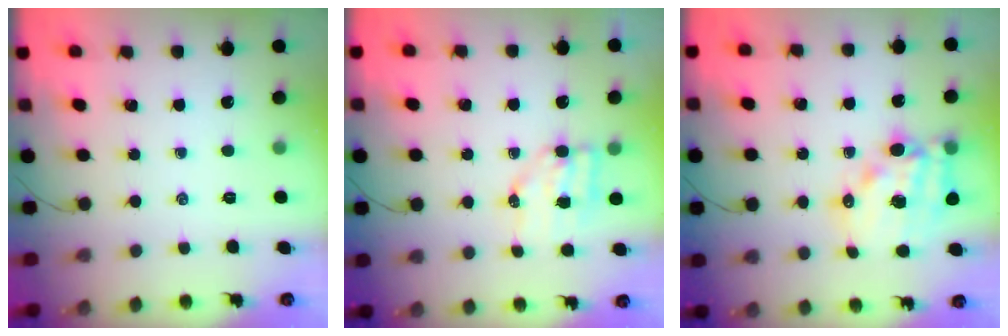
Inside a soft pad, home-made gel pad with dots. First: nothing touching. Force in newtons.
{"total": 6.4, "press": 6.3, "slide": 0.8}
{"total": 15.7, "press": 15.3, "slide": 3.8}